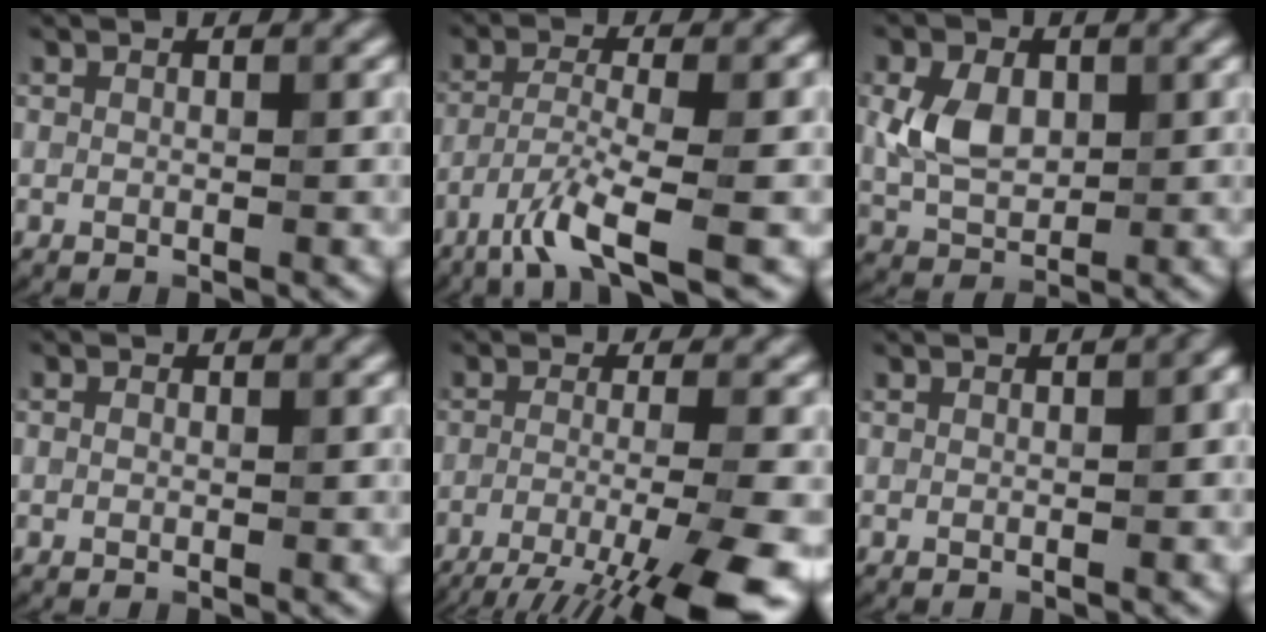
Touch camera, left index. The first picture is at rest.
{"total": 5.8, "force": [-3.7, 0.7, 4.5], "torque": [-0.079, 0.001, -0.078]}
{"total": 4.6, "force": [0.5, 3.3, 3.2], "torque": [-0.070, 0.000, 0.010]}
{"total": 0.5, "force": [0.0, 0.4, 0.3], "torque": [-0.004, -0.001, -0.002]}
{"total": 10.7, "force": [-7.1, 1.7, 7.8], "torque": [-0.119, -0.007, -0.111]}
{"total": 1.6, "force": [-0.2, 0.2, 1.5], "torque": [-0.020, 0.003, -0.002]}